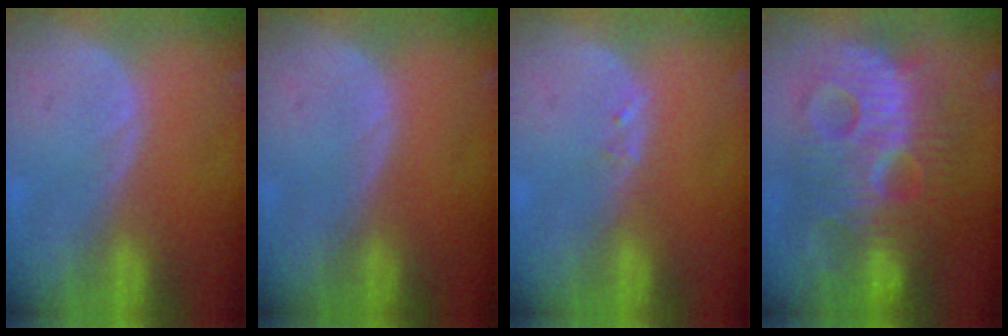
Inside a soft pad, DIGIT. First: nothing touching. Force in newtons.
{"total": 0.0}
{"total": 1.0, "press": 1.0, "slide": 0.2}
{"total": 13.6, "press": 13.5, "slide": 1.2}